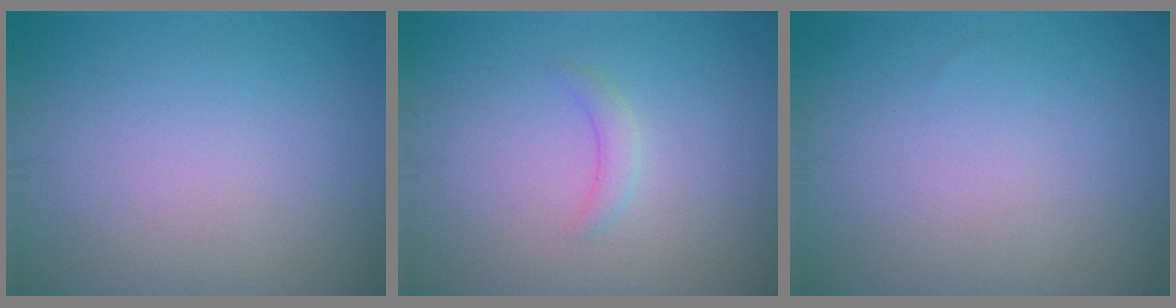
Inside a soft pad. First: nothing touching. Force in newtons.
{"total": 1.2, "press": 1.2, "slide": 0.2}
{"total": 0.0}